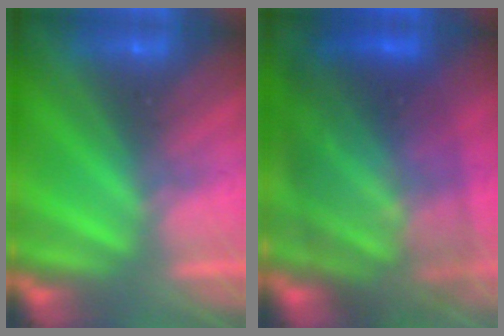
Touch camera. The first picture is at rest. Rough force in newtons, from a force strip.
{"total": 7.9}